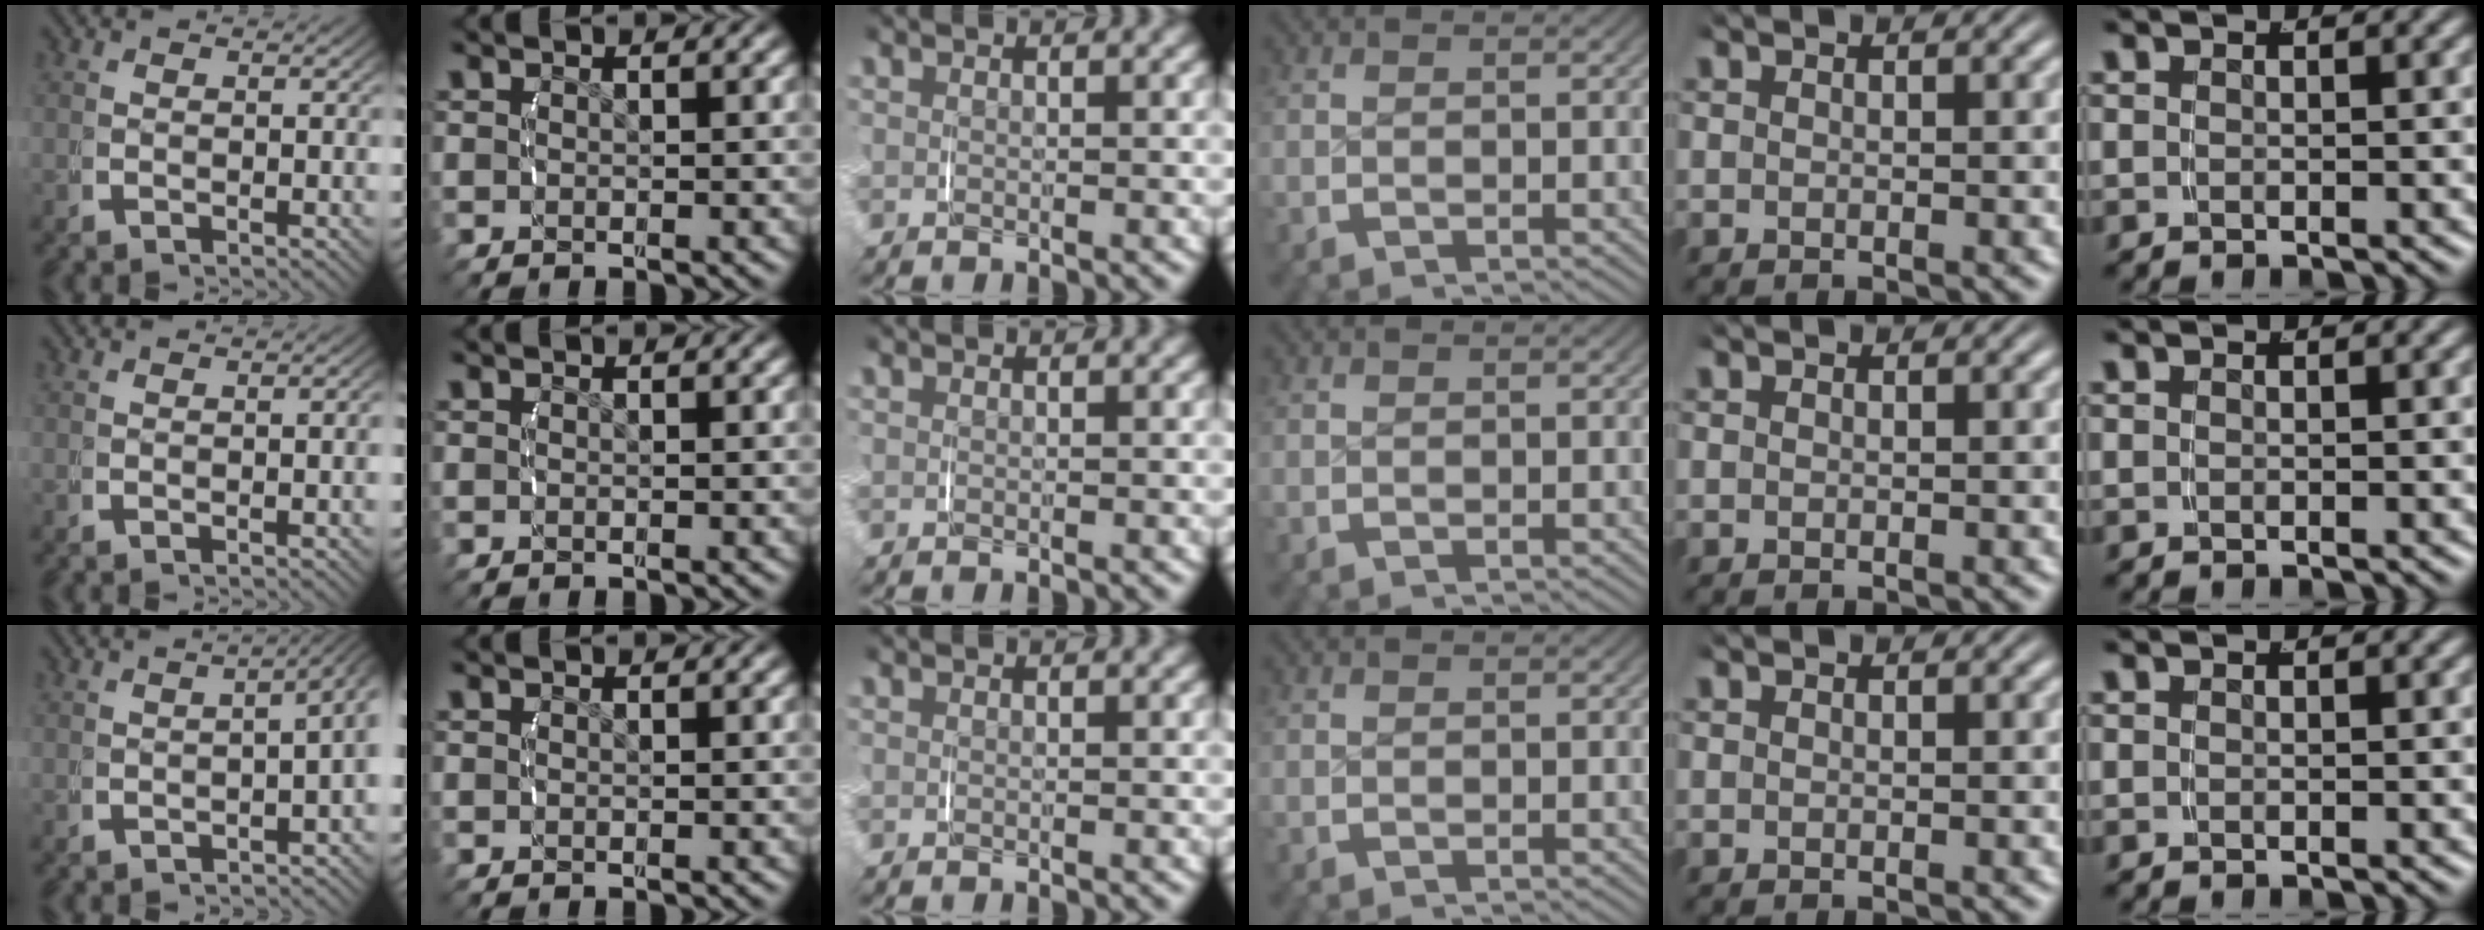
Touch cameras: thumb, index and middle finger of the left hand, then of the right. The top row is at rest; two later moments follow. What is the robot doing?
{"motion": "lift_and_place", "object": "string"}